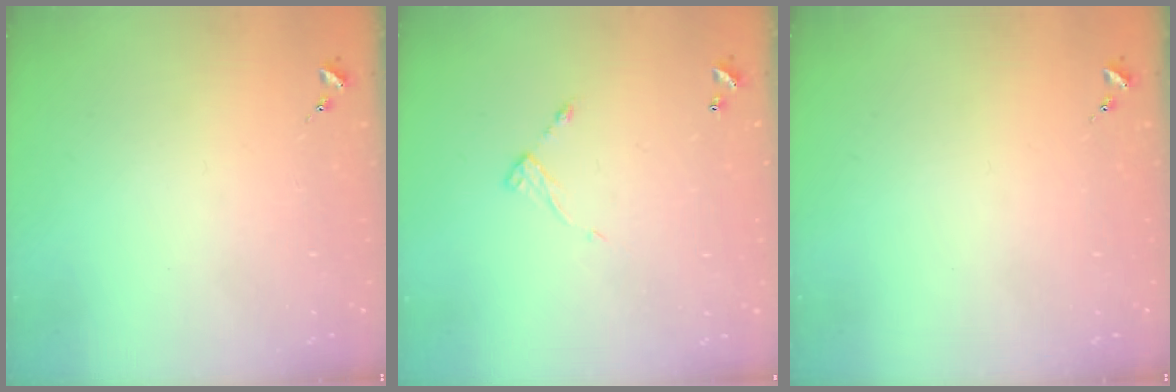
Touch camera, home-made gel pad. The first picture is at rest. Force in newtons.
{"total": 6.4, "press": 6.4, "slide": 0.4}
{"total": 0.0}